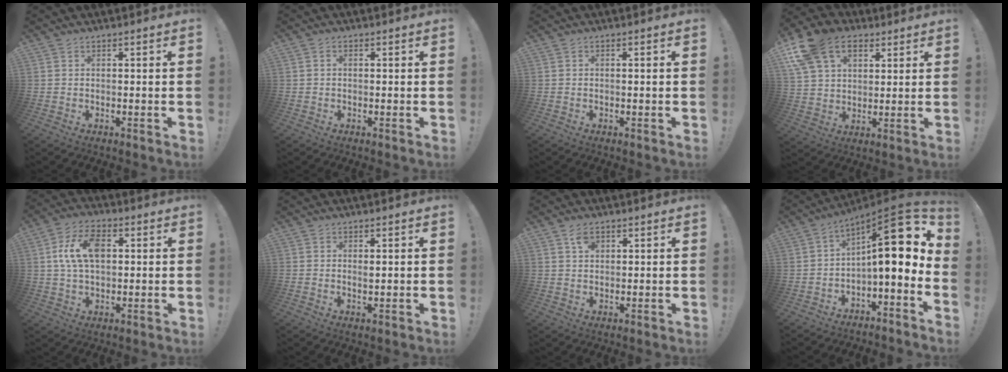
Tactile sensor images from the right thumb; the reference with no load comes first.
{"total": 0.9, "force": [-0.2, 0.6, 0.6], "torque": [-0.014, 0.003, -0.004]}
{"total": 0.7, "force": [-0.4, -0.1, 0.5], "torque": [-0.012, 0.000, -0.007]}
{"total": 16.8, "force": [7.8, 11.9, 9.0], "torque": [-0.162, -0.028, 0.148]}
{"total": 11.5, "force": [2.2, 7.2, 8.7], "torque": [-0.155, 0.009, 0.040]}
{"total": 1.1, "force": [0.3, 0.4, 0.9], "torque": [-0.003, -0.006, 0.002]}
{"total": 3.1, "force": [1.5, 2.1, 1.8], "torque": [-0.016, -0.005, 0.024]}
{"total": 16.3, "force": [4.1, 5.0, 14.9], "torque": [-0.221, -0.024, 0.066]}